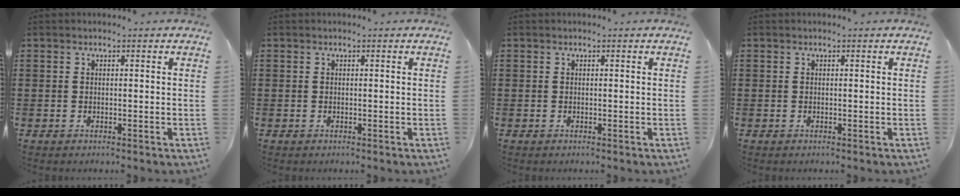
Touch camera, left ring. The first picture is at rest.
{"total": 0.0}
{"total": 0.0}
{"total": 0.0}